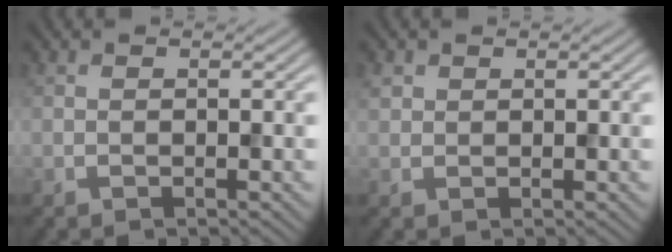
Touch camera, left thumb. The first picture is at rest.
{"total": 1.2, "force": [0.7, 0.9, 0.2], "torque": [-0.007, 0.001, 0.016]}